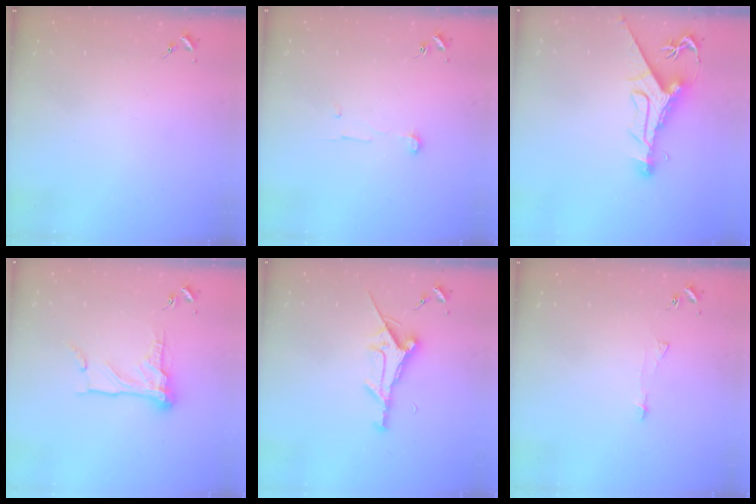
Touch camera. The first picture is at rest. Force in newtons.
{"total": 5.0, "press": 5.0, "slide": 0.5}
{"total": 11.4, "press": 11.4, "slide": 1.3}
{"total": 13.2, "press": 13.2, "slide": 1.4}
{"total": 11.6, "press": 11.6, "slide": 1.2}
{"total": 3.6, "press": 3.6, "slide": 0.3}